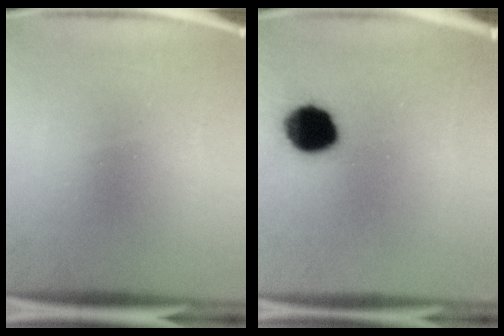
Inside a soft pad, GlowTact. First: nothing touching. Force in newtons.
{"total": 12.1}